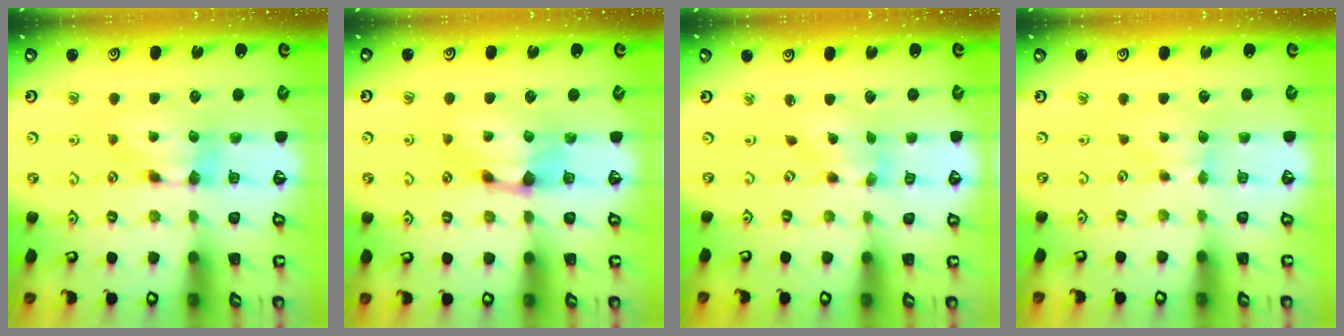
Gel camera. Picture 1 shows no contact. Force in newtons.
{"total": 1.2, "press": 0.0, "slide": 1.2}
{"total": 1.6, "press": 0.6, "slide": 1.5}
{"total": 1.7, "press": 1.6, "slide": 0.5}